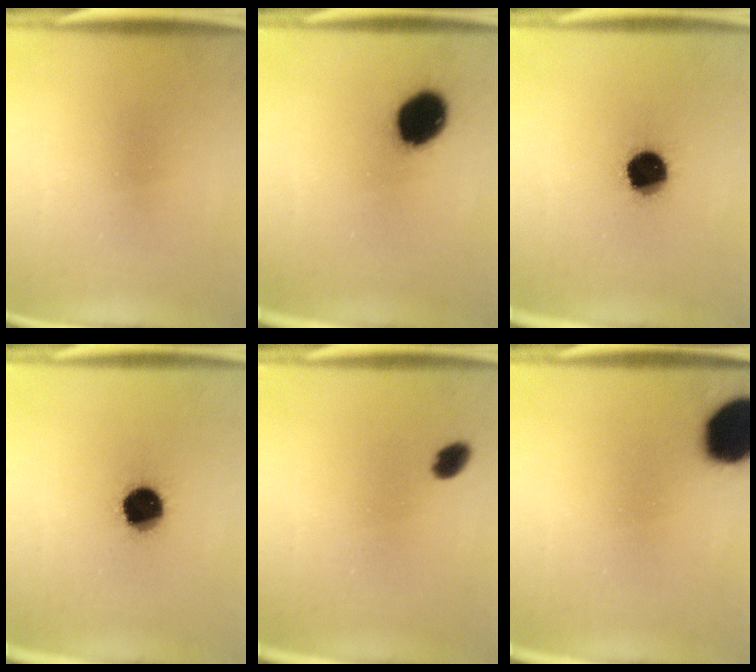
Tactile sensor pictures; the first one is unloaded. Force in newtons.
{"total": 11.9}
{"total": 12.8}
{"total": 12.8}
{"total": 2.8}
{"total": 17.9}